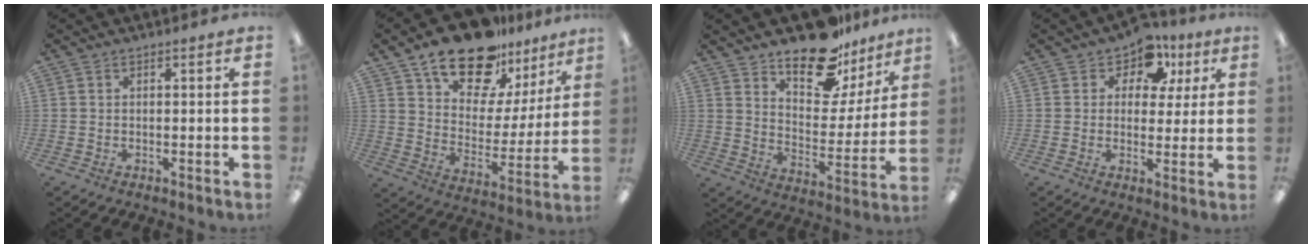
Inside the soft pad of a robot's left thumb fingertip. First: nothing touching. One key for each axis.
{"total": 19.8, "fx": 15.5, "fy": 9.3, "fz": 8.2, "tx": -0.142, "ty": -0.105, "tz": 0.274}
{"total": 16.8, "fx": 13.6, "fy": 7.1, "fz": 6.8, "tx": -0.107, "ty": -0.100, "tz": 0.240}
{"total": 7.8, "fx": 4.5, "fy": 5.5, "fz": 3.2, "tx": -0.058, "ty": -0.021, "tz": 0.080}